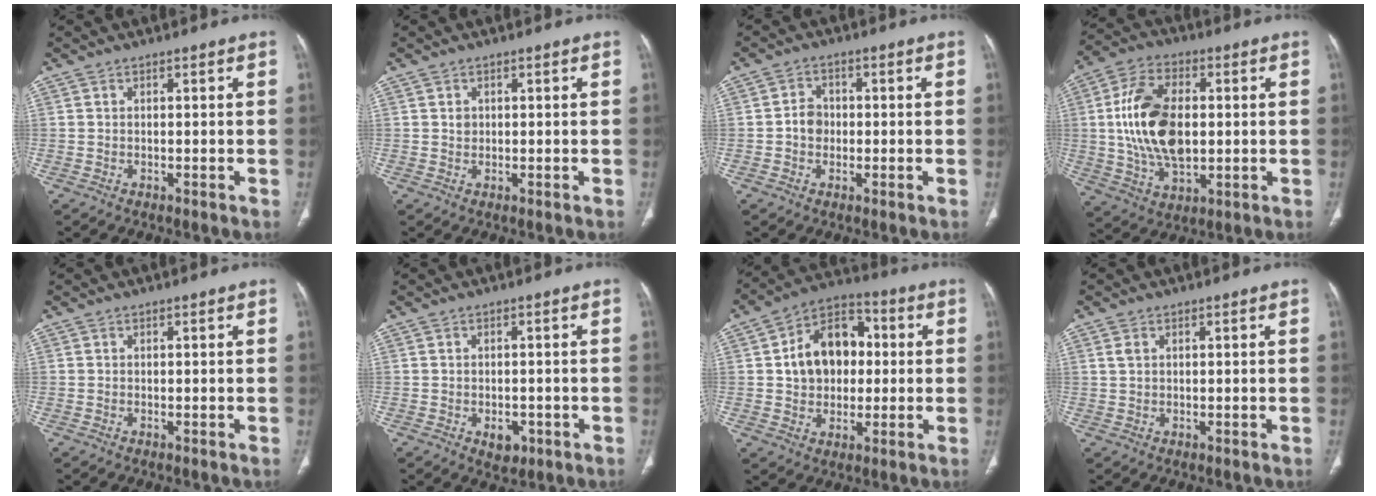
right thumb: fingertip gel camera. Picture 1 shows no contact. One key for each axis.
{"total": 1.1, "fx": 0.3, "fy": 1.0, "fz": 0.5, "tx": -0.004, "ty": 0.001, "tz": 0.005}
{"total": 3.7, "fx": -0.4, "fy": 3.2, "fz": 1.8, "tx": -0.014, "ty": 0.011, "tz": -0.015}
{"total": 16.8, "fx": 1.1, "fy": 9.8, "fz": 13.6, "tx": -0.250, "ty": 0.004, "tz": 0.024}
{"total": 0.0}
{"total": 3.4, "fx": -1.3, "fy": 2.3, "fz": 2.2, "tx": -0.016, "ty": 0.003, "tz": -0.010}
{"total": 14.3, "fx": 1.4, "fy": 10.5, "fz": 9.6, "tx": -0.117, "ty": 0.021, "tz": 0.017}
{"total": 1.6, "fx": 0.8, "fy": 0.9, "fz": 1.0, "tx": -0.027, "ty": 0.004, "tz": 0.022}